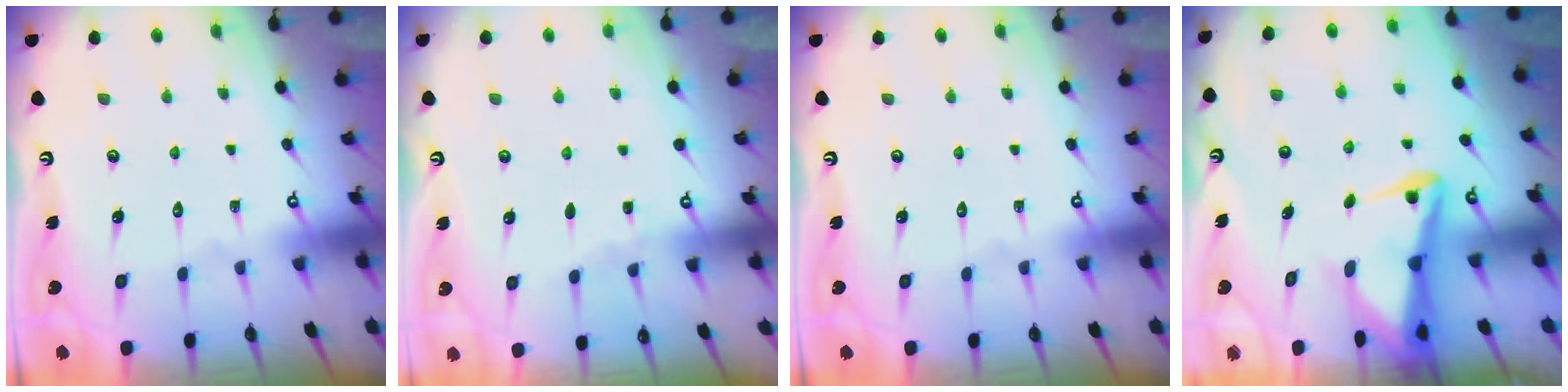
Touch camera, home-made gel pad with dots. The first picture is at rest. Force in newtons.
{"total": 2.4, "press": 2.3, "slide": 0.4}
{"total": 0.0}
{"total": 5.3, "press": 5.2, "slide": 0.9}